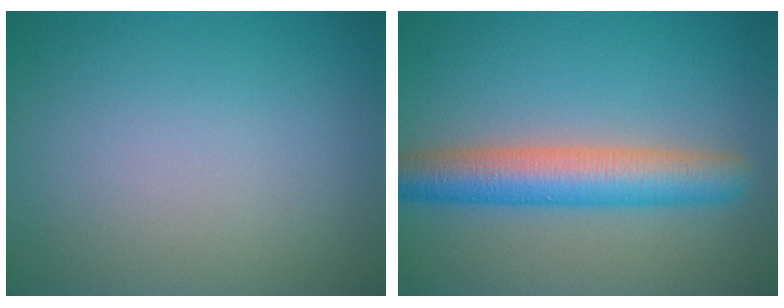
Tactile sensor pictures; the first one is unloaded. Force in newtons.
{"total": 5.9, "press": 5.9, "slide": 0.1}